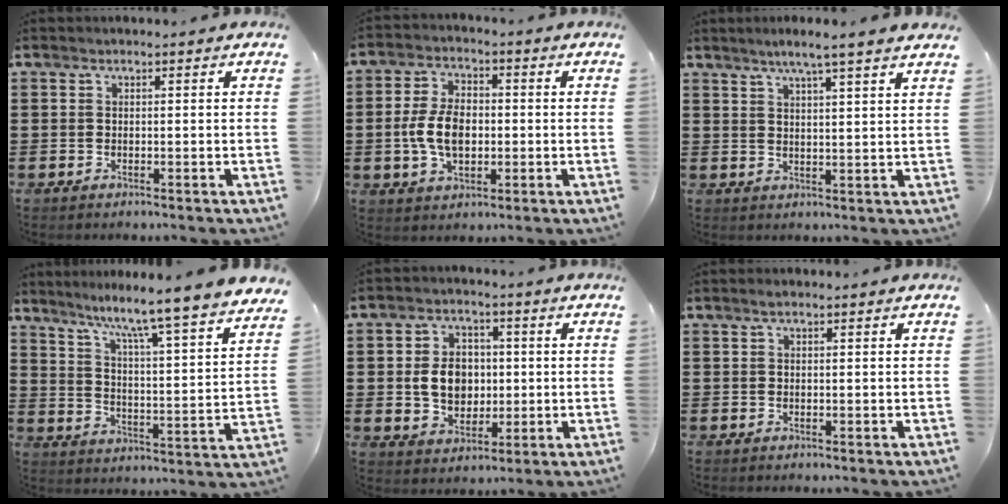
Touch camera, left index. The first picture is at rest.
{"total": 7.5, "force": [-0.7, 4.5, 5.9], "torque": [-0.136, 0.004, -0.018]}
{"total": 4.1, "force": [3.4, -0.8, 2.2], "torque": [-0.053, -0.009, 0.058]}
{"total": 7.1, "force": [6.2, -1.4, 3.1], "torque": [-0.080, -0.065, 0.091]}
{"total": 7.1, "force": [0.2, 5.5, 4.4], "torque": [-0.089, 0.007, -0.003]}
{"total": 0.5, "force": [0.3, 0.0, 0.4], "torque": [-0.008, 0.000, 0.006]}